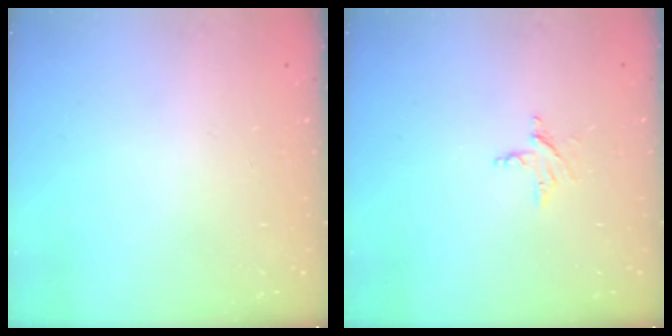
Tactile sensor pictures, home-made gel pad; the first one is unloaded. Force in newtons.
{"total": 3.5, "press": 3.5, "slide": 0.3}